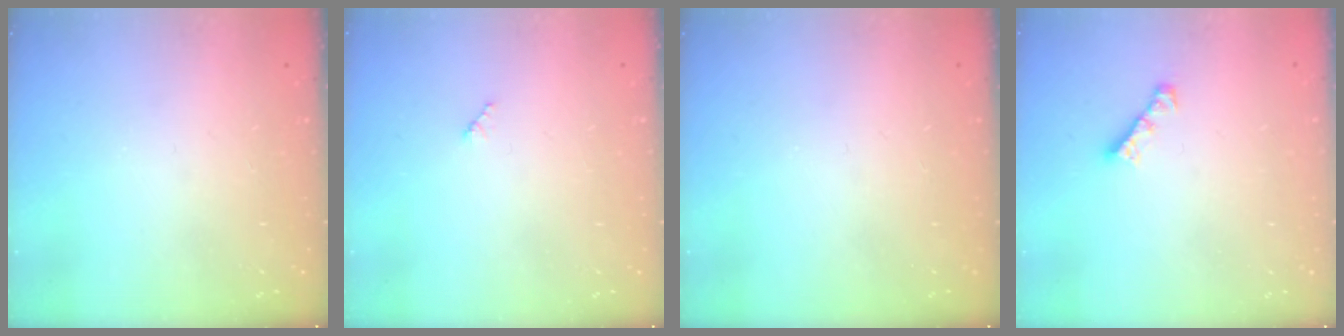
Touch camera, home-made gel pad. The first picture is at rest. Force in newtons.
{"total": 2.5, "press": 2.5, "slide": 0.3}
{"total": 0.0}
{"total": 3.0, "press": 3.0, "slide": 0.3}